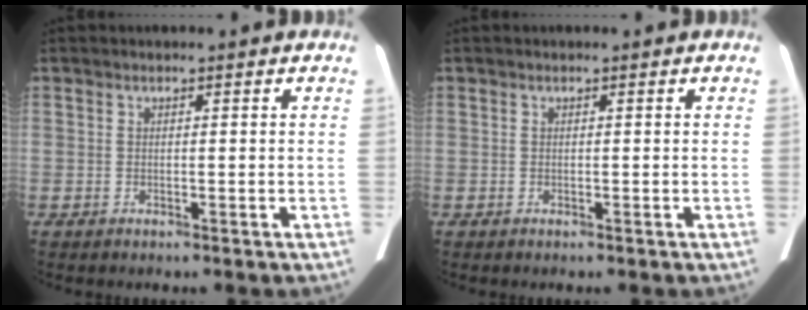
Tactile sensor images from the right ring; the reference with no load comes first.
{"total": 0.0}